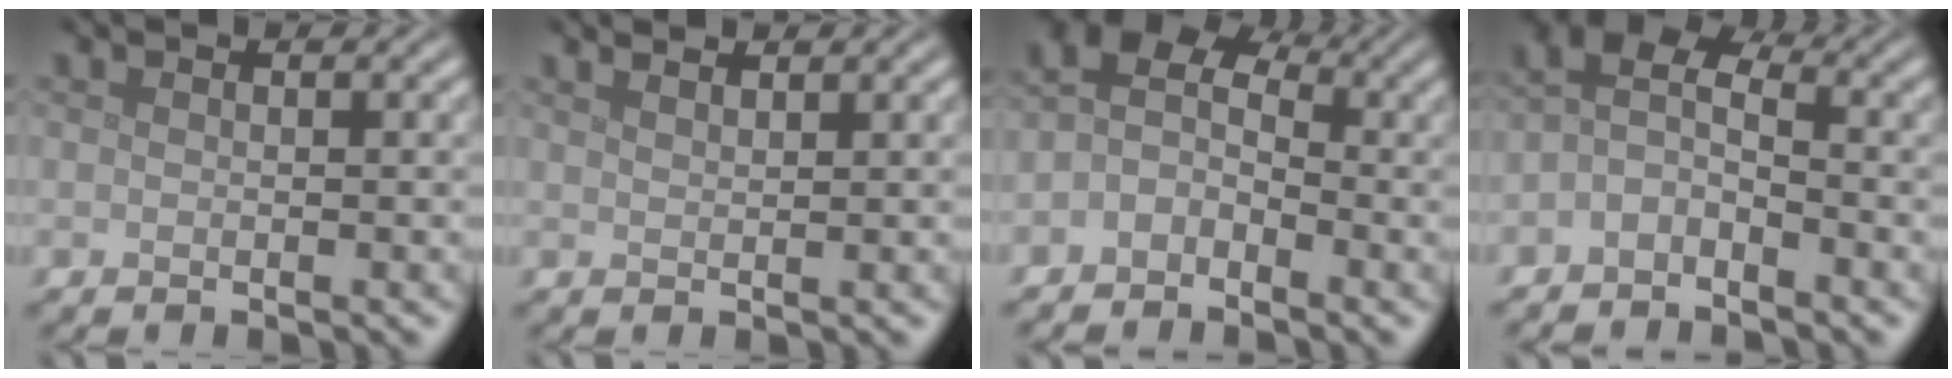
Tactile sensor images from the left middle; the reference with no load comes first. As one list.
[{"total": 2.3, "force": [2.0, 0.7, 1.0], "torque": [-0.006, 0.007, 0.012]}, {"total": 4.0, "force": [-0.9, 2.8, 2.7], "torque": [-0.050, 0.009, -0.029]}, {"total": 3.4, "force": [-0.9, 2.0, 2.6], "torque": [-0.051, 0.010, -0.031]}]